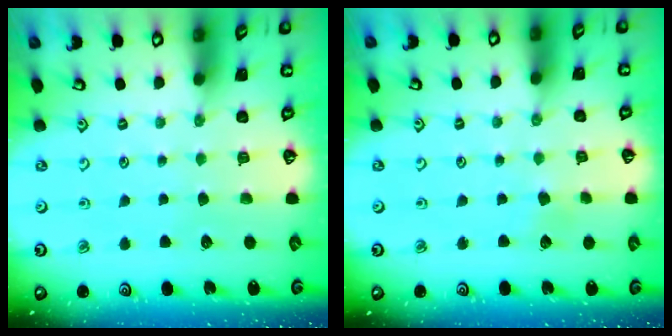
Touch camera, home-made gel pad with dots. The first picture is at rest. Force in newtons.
{"total": 2.8, "press": 2.8, "slide": 0.3}